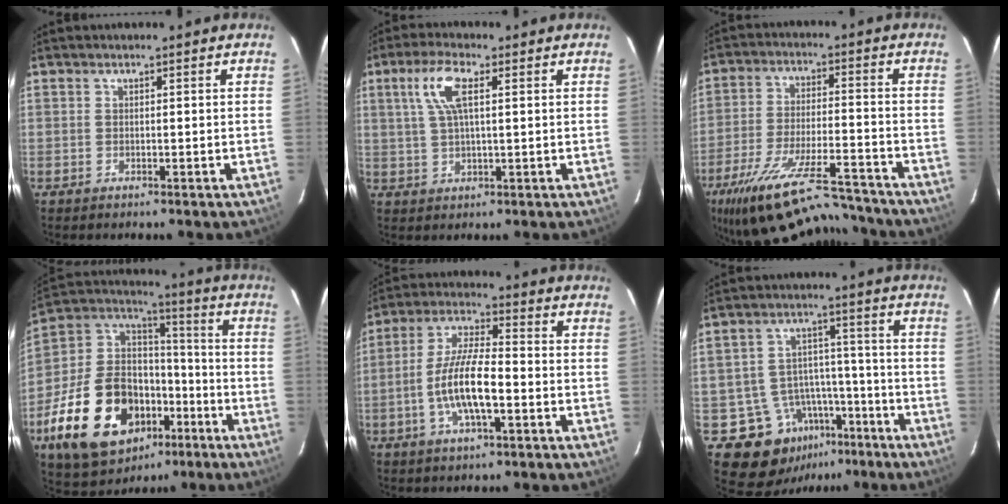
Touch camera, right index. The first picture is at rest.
{"total": 6.9, "force": [2.4, 2.1, 6.1], "torque": [-0.125, 0.012, 0.047]}
{"total": 23.7, "force": [-19.6, 5.8, 11.9], "torque": [-0.232, -0.038, -0.301]}
{"total": 26.7, "force": [-11.8, 16.9, 17.0], "torque": [-0.370, 0.011, -0.180]}
{"total": 10.9, "force": [-3.2, 2.8, 10.0], "torque": [-0.203, 0.004, -0.060]}
{"total": 12.4, "force": [-7.4, 9.4, 3.3], "torque": [-0.072, 0.043, -0.090]}